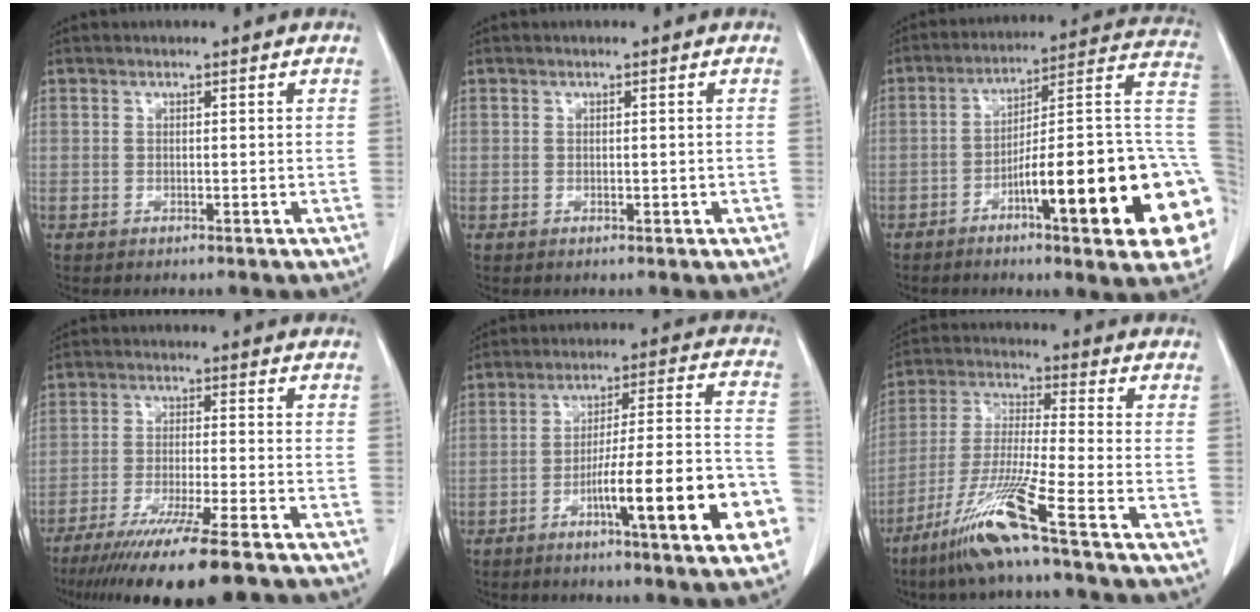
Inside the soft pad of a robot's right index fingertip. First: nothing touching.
{"total": 0.7, "force": [-0.2, 0.4, 0.6], "torque": [-0.010, 0.004, 0.001]}
{"total": 24.4, "force": [-6.7, 3.0, 23.3], "torque": [-0.232, 0.016, -0.093]}
{"total": 14.5, "force": [-11.1, -0.1, 9.3], "torque": [-0.156, -0.045, -0.179]}
{"total": 17.5, "force": [-7.1, 1.2, 16.0], "torque": [-0.198, 0.017, -0.101]}
{"total": 12.1, "force": [-7.6, -1.8, 9.3], "torque": [-0.190, -0.040, -0.151]}